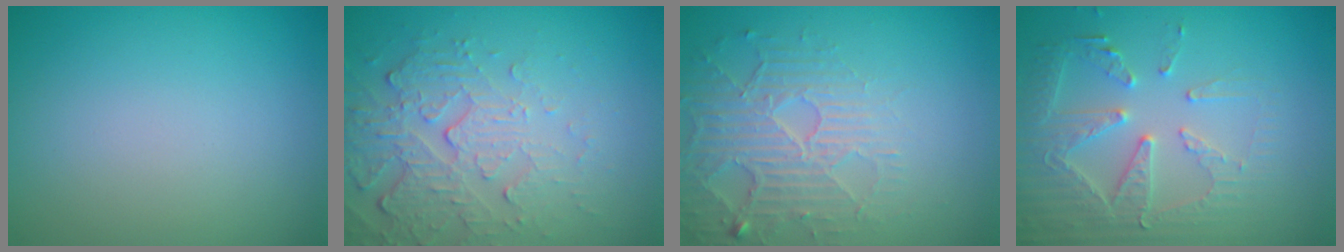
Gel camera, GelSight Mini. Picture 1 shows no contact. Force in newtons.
{"total": 5.6, "press": 3.7, "slide": 4.2}
{"total": 5.0, "press": 3.4, "slide": 3.6}
{"total": 4.2, "press": 4.1, "slide": 1.0}